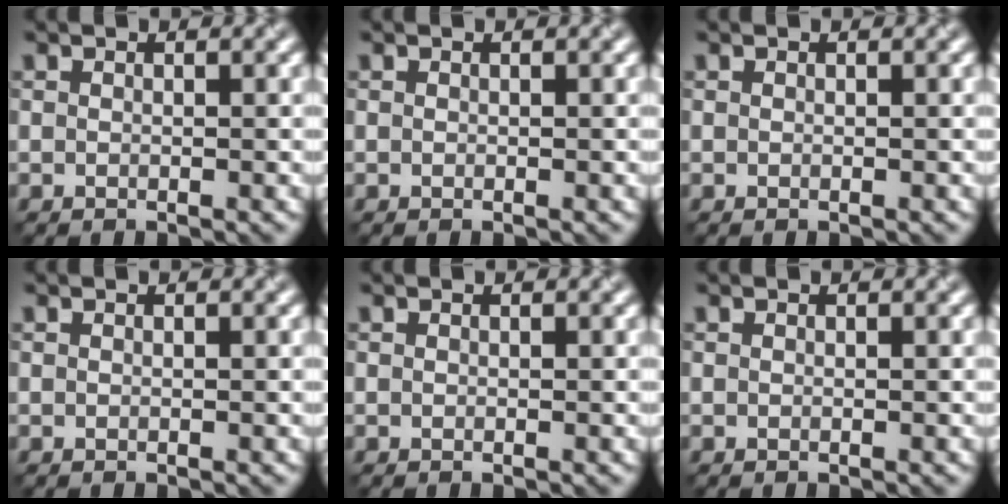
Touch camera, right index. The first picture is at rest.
{"total": 0.0}
{"total": 0.0}
{"total": 0.0}
{"total": 0.0}
{"total": 0.0}